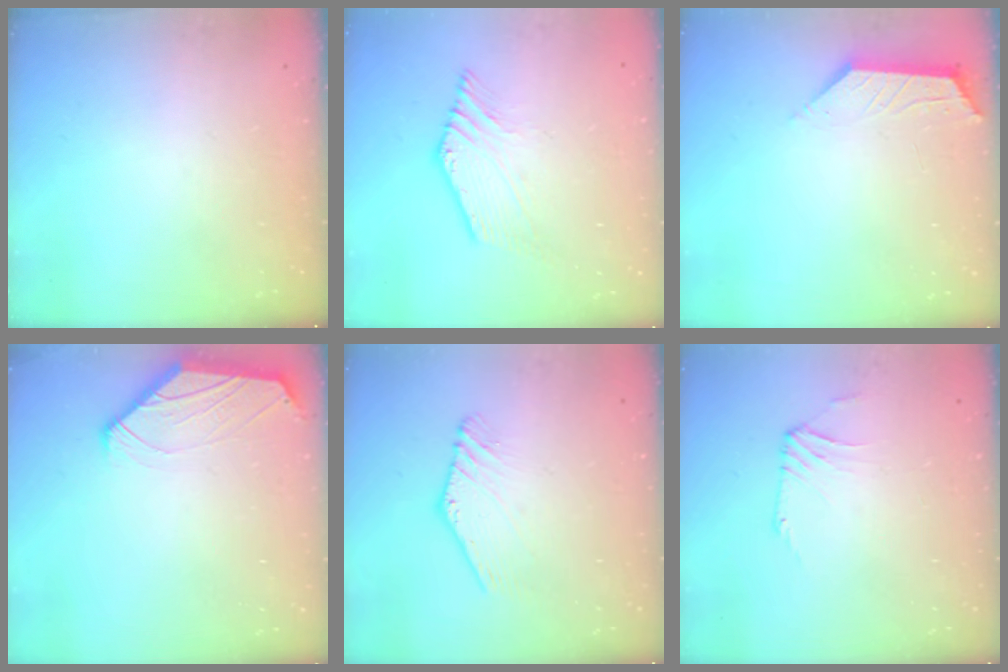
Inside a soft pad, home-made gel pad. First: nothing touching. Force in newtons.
{"total": 4.2, "press": 4.1, "slide": 0.8}
{"total": 2.0, "press": 1.9, "slide": 0.4}
{"total": 0.6, "press": 0.6, "slide": 0.2}
{"total": 1.2, "press": 1.2, "slide": 0.2}
{"total": 1.0, "press": 0.8, "slide": 0.5}